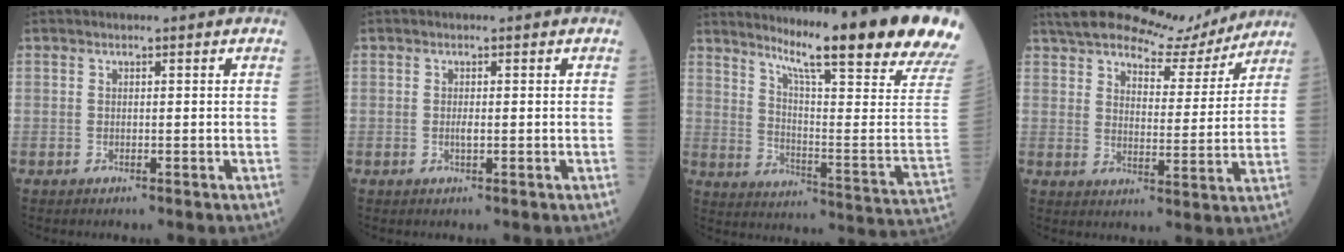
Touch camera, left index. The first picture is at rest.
{"total": 0.9, "force": [-0.5, 0.2, 0.7], "torque": [-0.018, -0.007, -0.010]}
{"total": 23.5, "force": [18.4, -1.0, 14.6], "torque": [-0.209, -0.096, 0.237]}
{"total": 12.5, "force": [11.2, 3.3, 4.3], "torque": [-0.067, -0.003, 0.157]}